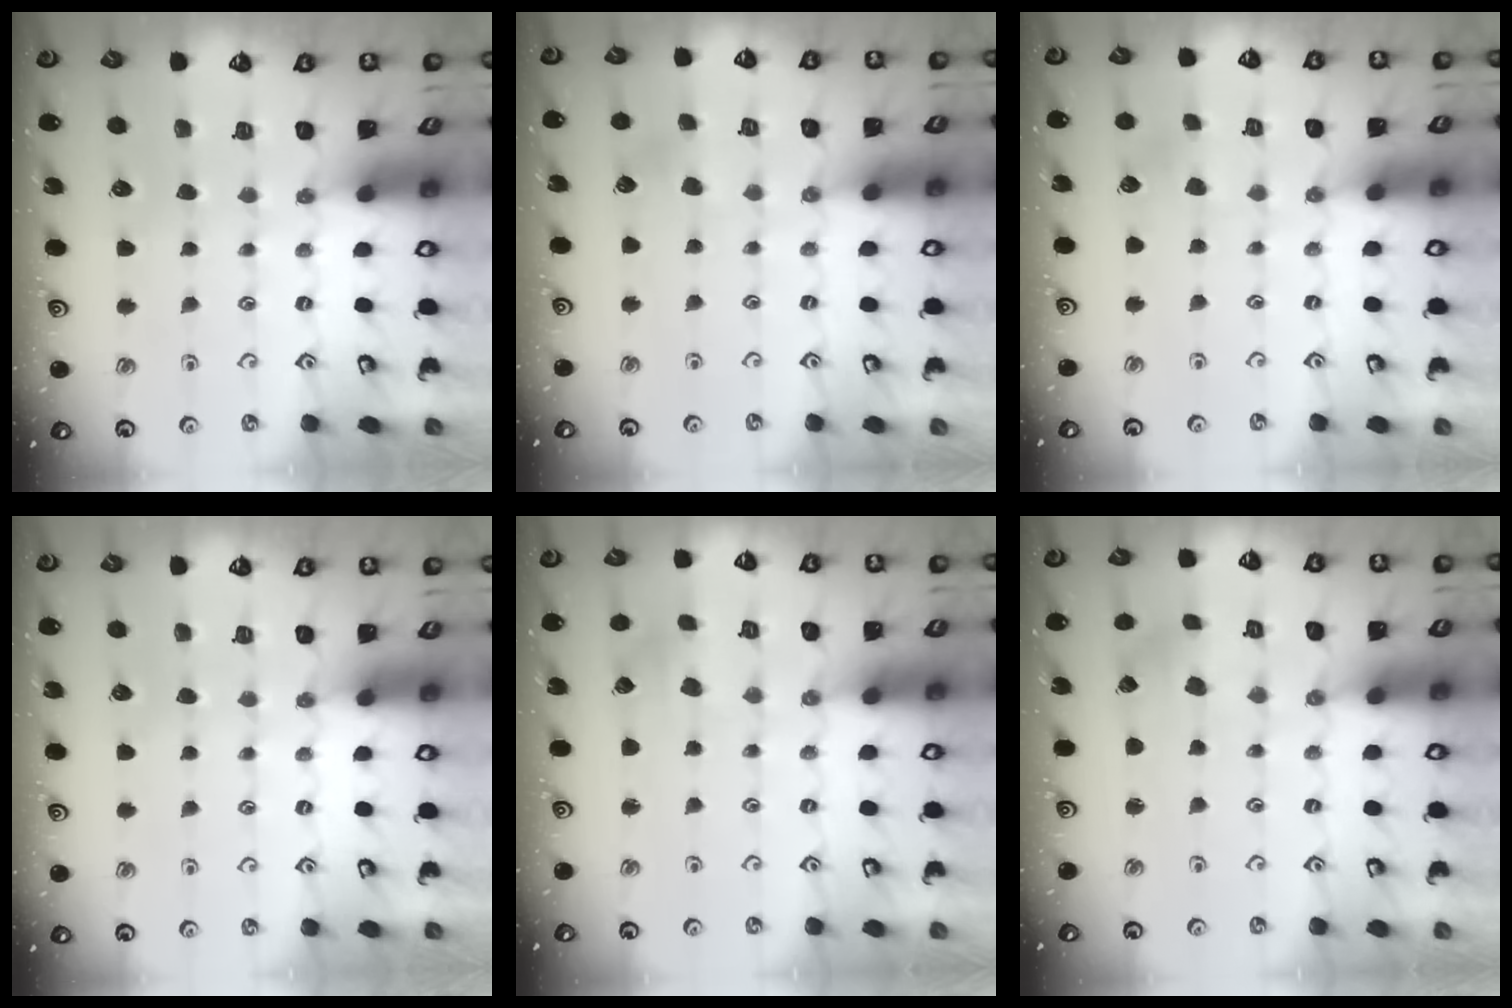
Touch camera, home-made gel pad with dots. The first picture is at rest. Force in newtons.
{"total": 3.6, "press": 3.6, "slide": 0.3}
{"total": 2.9, "press": 2.9, "slide": 0.2}
{"total": 0.0}
{"total": 0.8, "press": 0.8, "slide": 0.2}
{"total": 0.0}